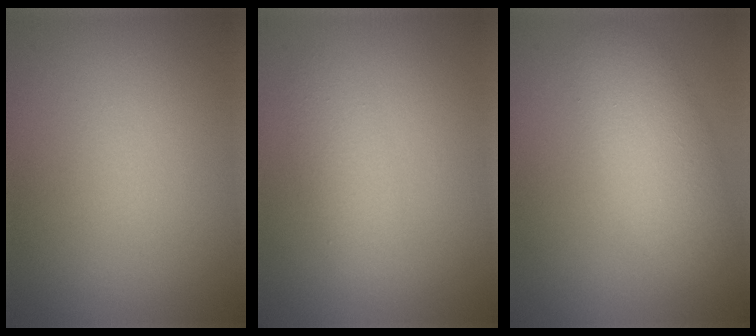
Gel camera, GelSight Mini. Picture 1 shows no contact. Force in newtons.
{"total": 2.3, "press": 2.3, "slide": 0.1}
{"total": 4.5, "press": 4.5, "slide": 0.1}